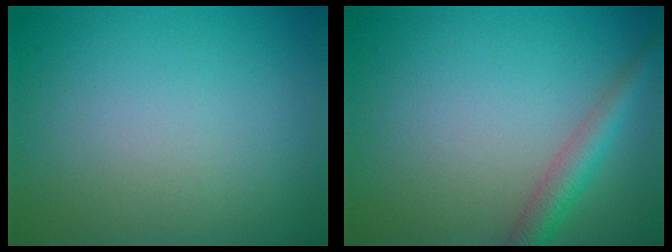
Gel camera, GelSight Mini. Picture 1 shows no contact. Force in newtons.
{"total": 2.9, "press": 2.9, "slide": 0.2}